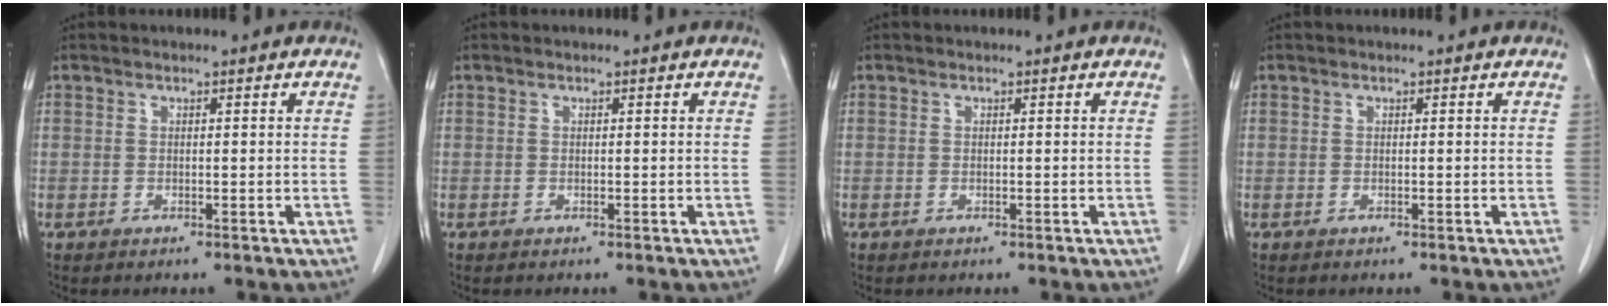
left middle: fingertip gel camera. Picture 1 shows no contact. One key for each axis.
{"total": 0.0}
{"total": 0.0}
{"total": 0.0}